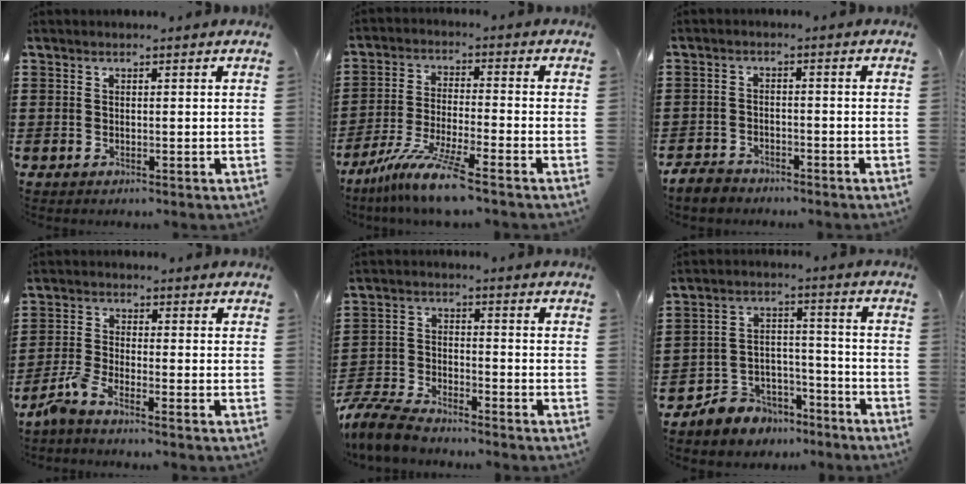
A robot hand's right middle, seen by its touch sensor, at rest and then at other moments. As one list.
[{"total": 9.0, "force": [-7.3, -0.3, 5.2], "torque": [-0.110, -0.014, -0.142]}, {"total": 3.0, "force": [-2.8, 0.9, 0.2], "torque": [-0.017, 0.001, -0.062]}, {"total": 3.6, "force": [-3.0, 0.1, 2.0], "torque": [-0.065, -0.010, -0.065]}, {"total": 7.0, "force": [-6.7, 1.1, 1.8], "torque": [-0.049, 0.006, -0.134]}, {"total": 6.0, "force": [-5.4, 2.6, -0.2], "torque": [-0.008, 0.017, -0.109]}]